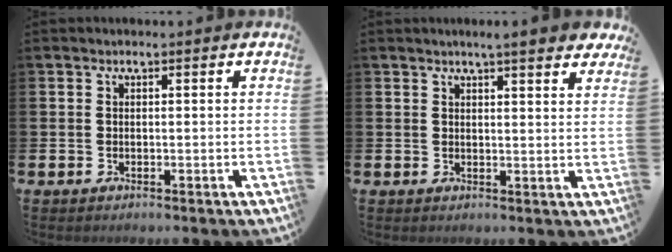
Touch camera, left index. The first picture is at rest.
{"total": 4.1, "force": [3.8, 0.1, 1.5], "torque": [-0.015, -0.022, 0.063]}